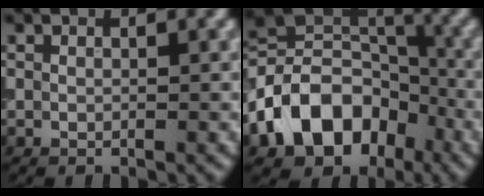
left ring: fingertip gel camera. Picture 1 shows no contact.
{"total": 11.1, "force": [-4.6, 8.0, 6.1], "torque": [-0.108, 0.006, -0.097]}